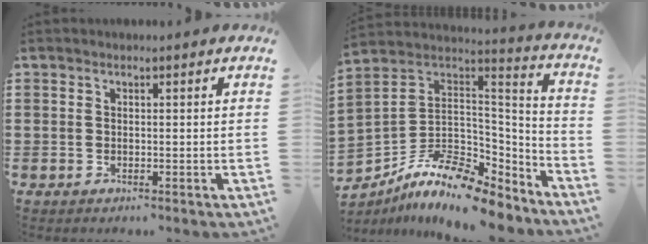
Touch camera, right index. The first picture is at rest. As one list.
[{"total": 11.1, "force": [-7.9, 4.3, 6.5], "torque": [-0.137, 0.010, -0.151]}]